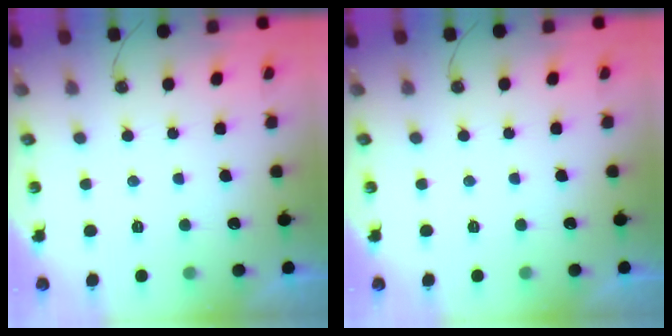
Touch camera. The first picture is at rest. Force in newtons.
{"total": 0.0}